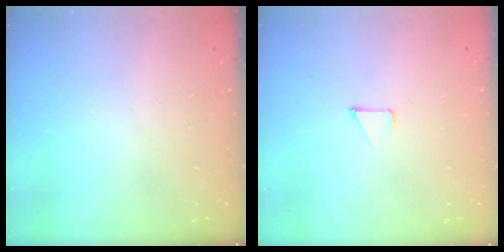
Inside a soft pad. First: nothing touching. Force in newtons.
{"total": 3.3, "press": 3.3, "slide": 0.3}